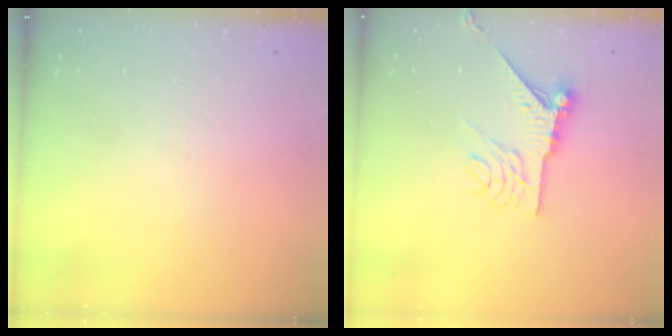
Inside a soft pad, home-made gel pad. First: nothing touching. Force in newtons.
{"total": 10.1, "press": 10.1, "slide": 0.3}